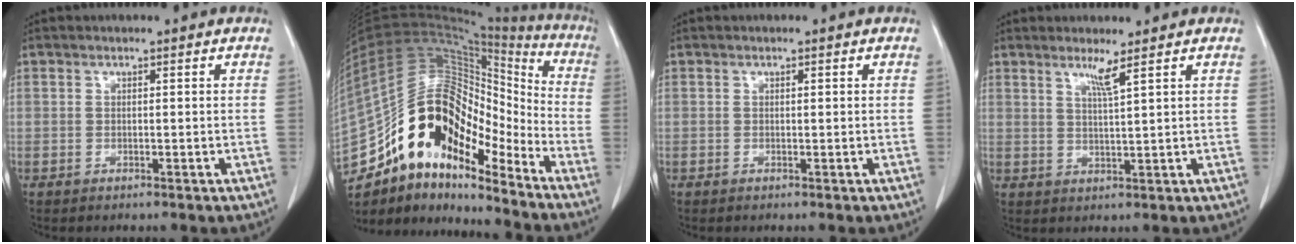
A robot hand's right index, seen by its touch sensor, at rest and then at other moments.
{"total": 18.8, "force": [-12.9, 7.8, 11.3], "torque": [-0.196, 0.072, -0.225]}
{"total": 0.0}
{"total": 2.8, "force": [1.9, -0.8, 2.0], "torque": [-0.038, -0.012, 0.039]}